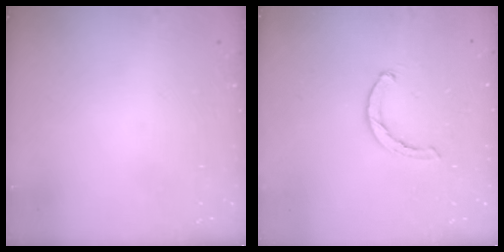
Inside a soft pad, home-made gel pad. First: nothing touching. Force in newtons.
{"total": 1.5, "press": 1.5, "slide": 0.3}